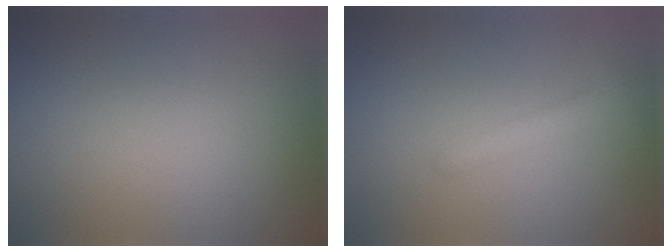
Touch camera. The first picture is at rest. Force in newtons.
{"total": 2.1, "press": 2.1, "slide": 0.1}